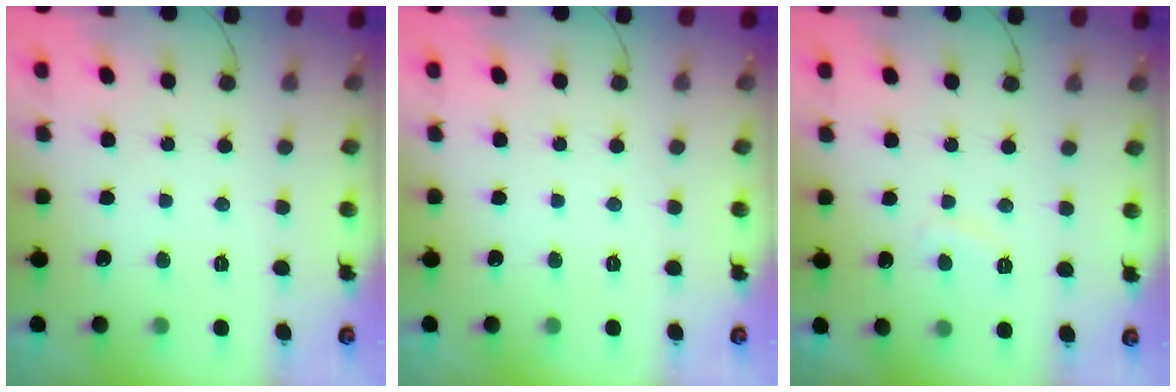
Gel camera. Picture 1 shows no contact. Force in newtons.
{"total": 0.0}
{"total": 2.6, "press": 2.5, "slide": 0.6}